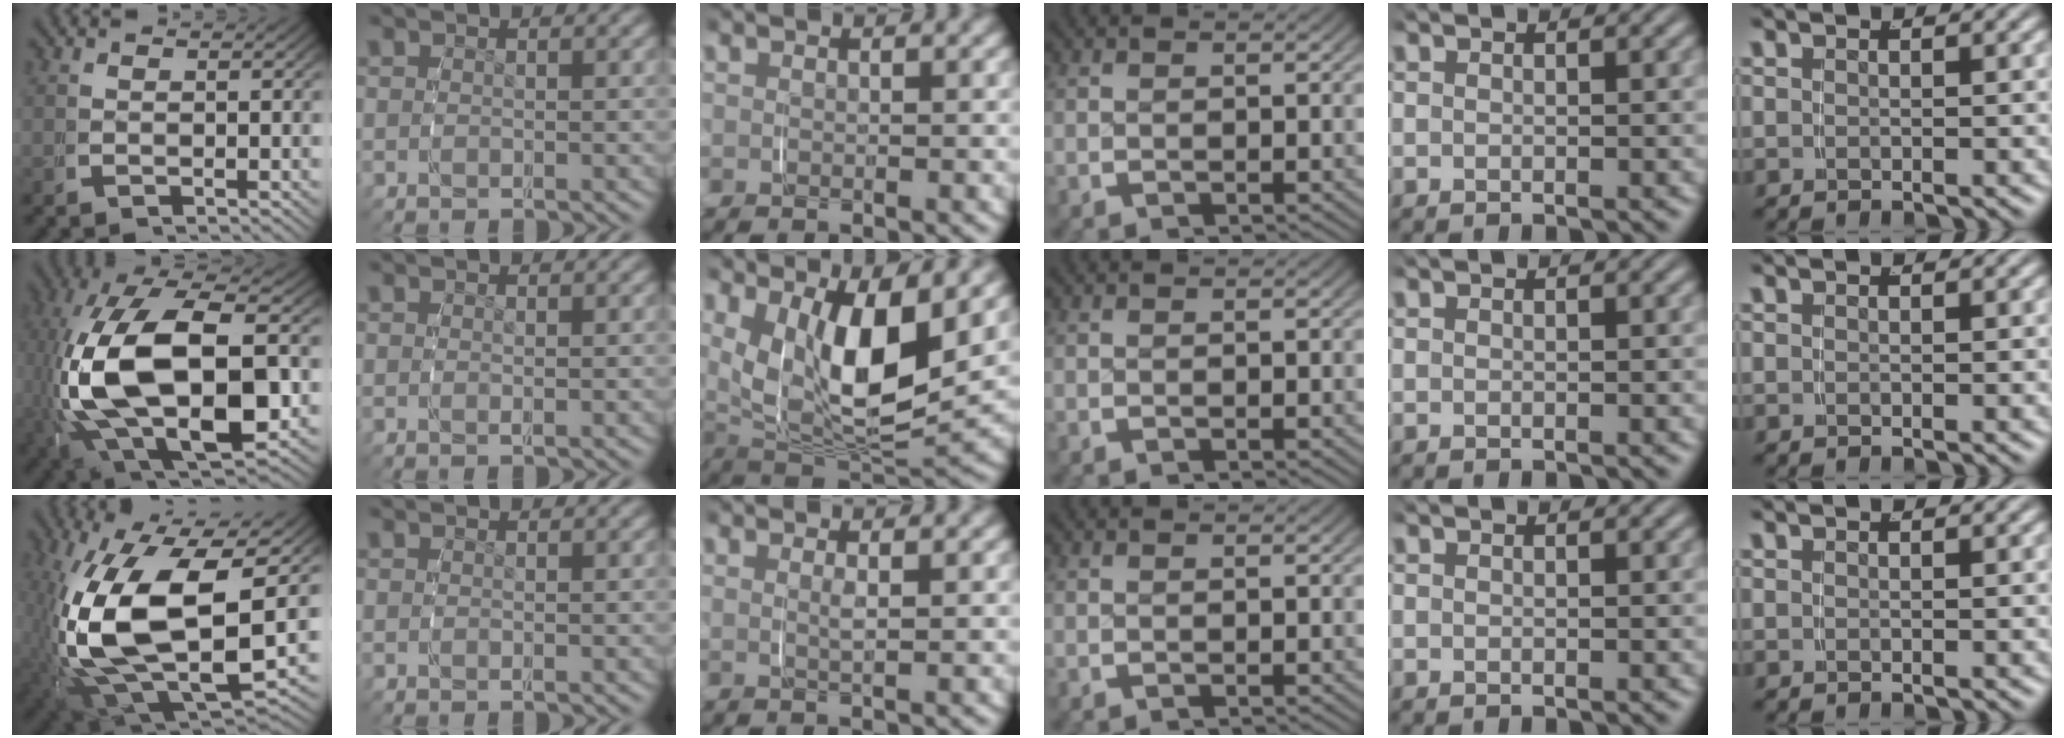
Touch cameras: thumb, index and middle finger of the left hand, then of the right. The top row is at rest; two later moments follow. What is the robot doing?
{"motion": "grasp_and_lifting", "object": "phone"}